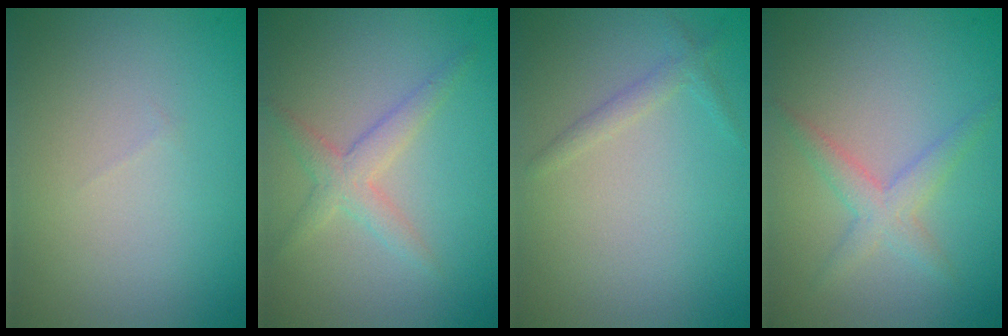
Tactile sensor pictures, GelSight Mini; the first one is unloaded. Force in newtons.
{"total": 2.5, "press": 2.5, "slide": 0.1}
{"total": 1.1, "press": 1.1, "slide": 0.0}
{"total": 2.3, "press": 2.3, "slide": 0.1}